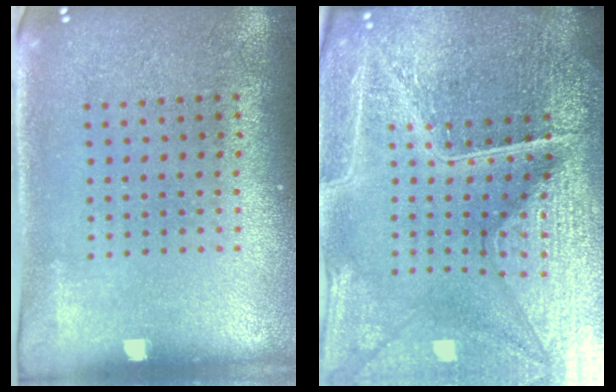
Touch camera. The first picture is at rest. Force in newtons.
{"total": 7.0, "press": 6.1, "slide": 3.3}